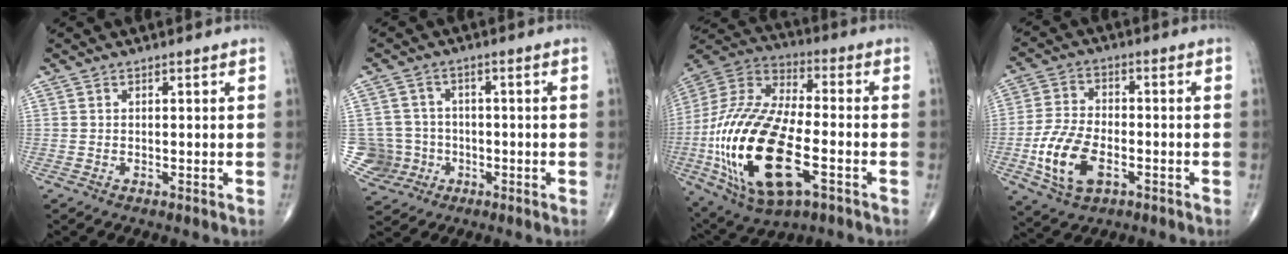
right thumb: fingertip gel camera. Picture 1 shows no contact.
{"total": 7.6, "force": [-1.7, 7.4, 0.6], "torque": [0.004, 0.018, -0.022]}
{"total": 28.1, "force": [-7.6, 12.8, 23.9], "torque": [-0.533, -0.001, -0.123]}
{"total": 11.6, "force": [-3.8, 6.6, 8.8], "torque": [-0.176, 0.011, -0.066]}